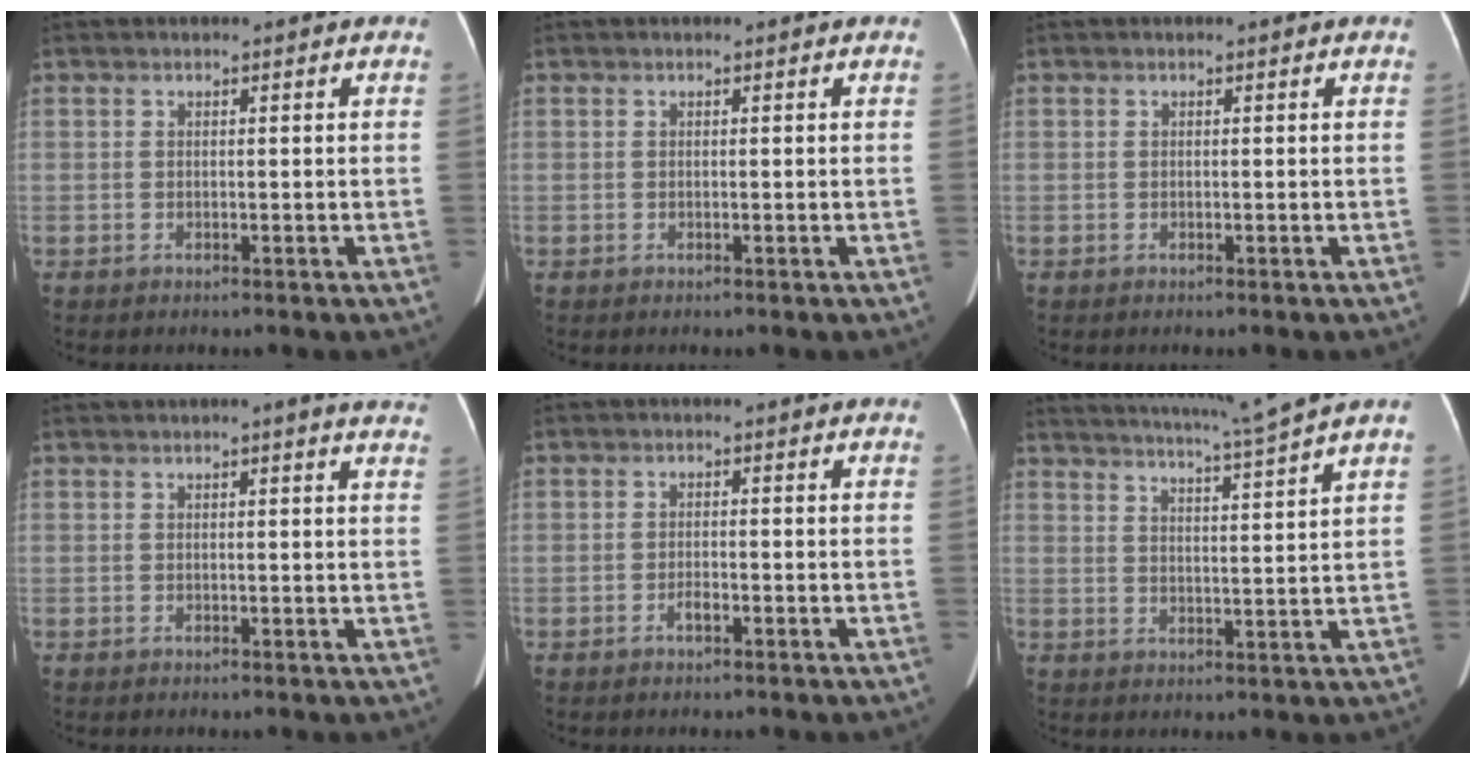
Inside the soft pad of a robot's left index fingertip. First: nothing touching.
{"total": 0.0}
{"total": 0.0}
{"total": 6.3, "force": [5.2, 0.3, 3.6], "torque": [-0.040, 0.008, 0.041]}
{"total": 2.1, "force": [-2.0, 0.3, 0.6], "torque": [-0.013, 0.001, -0.028]}
{"total": 9.9, "force": [8.5, -2.5, 4.4], "torque": [-0.079, -0.021, 0.126]}